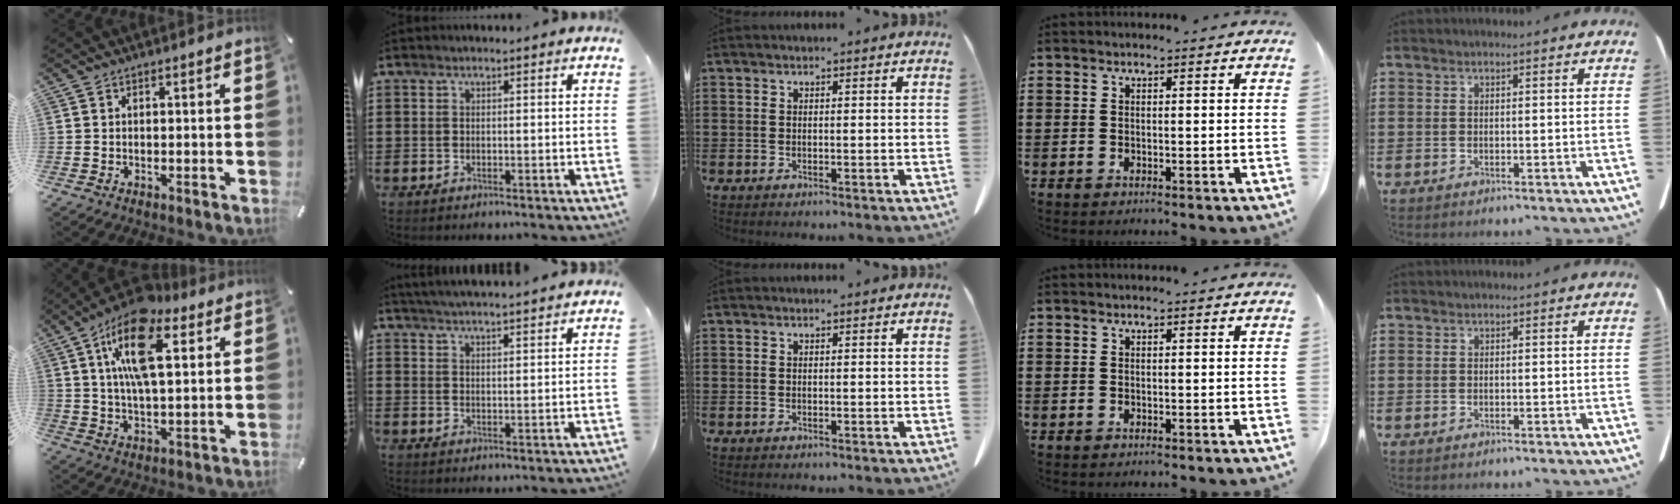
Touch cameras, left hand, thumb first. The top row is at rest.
{"thumb": {"total": 17.1, "force": [7.8, 7.9, 13.0], "torque": [-0.247, -0.012, 0.130]}, "index": {"total": 3.6, "force": [3.5, -0.8, 0.4], "torque": [-0.018, -0.015, 0.061]}}